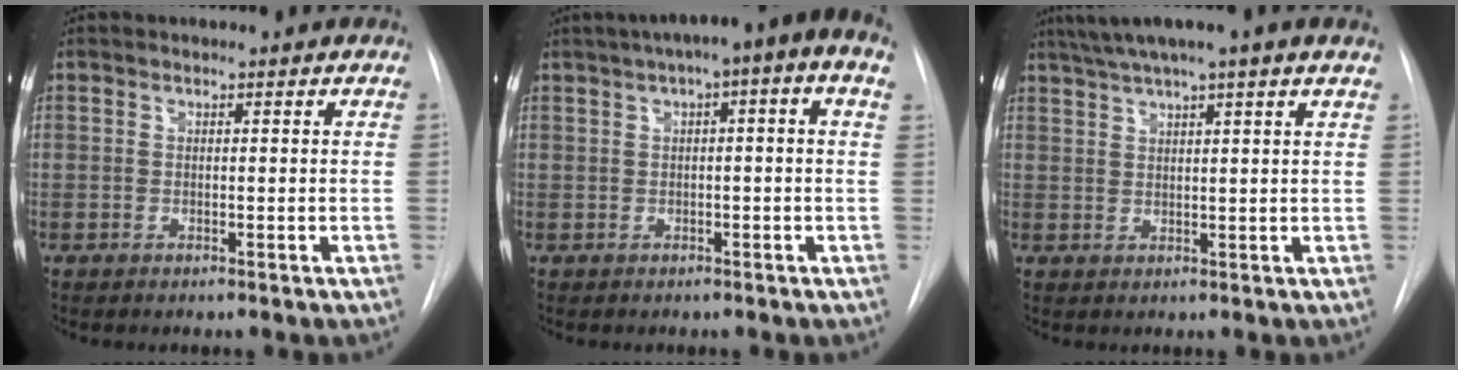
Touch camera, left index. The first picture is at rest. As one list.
[{"total": 9.6, "force": [4.2, 1.2, 8.6], "torque": [-0.121, 0.046, 0.048]}, {"total": 9.9, "force": [7.5, -0.4, 6.5], "torque": [-0.112, 0.041, 0.102]}]